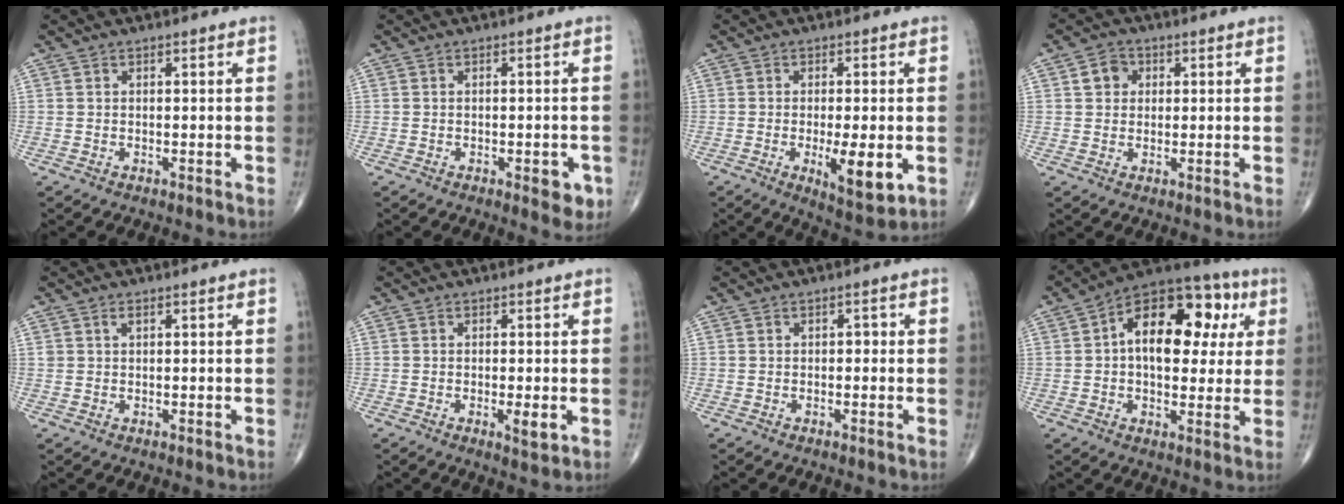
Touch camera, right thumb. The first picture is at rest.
{"total": 3.9, "force": [-1.5, 1.6, 3.2], "torque": [-0.025, 0.000, -0.015]}
{"total": 8.7, "force": [-2.0, 2.5, 8.1], "torque": [-0.119, -0.021, -0.026]}
{"total": 3.8, "force": [1.0, 3.3, 1.7], "torque": [-0.010, 0.004, 0.013]}
{"total": 0.6, "force": [0.2, 0.5, 0.3], "torque": [0.002, 0.001, 0.004]}
{"total": 3.0, "force": [-0.7, 0.7, 2.8], "torque": [-0.043, -0.008, -0.010]}
{"total": 1.0, "force": [-0.1, 0.6, 0.7], "torque": [-0.001, 0.003, -0.006]}
{"total": 19.3, "force": [4.1, 11.2, 15.1], "torque": [-0.183, 0.026, 0.050]}